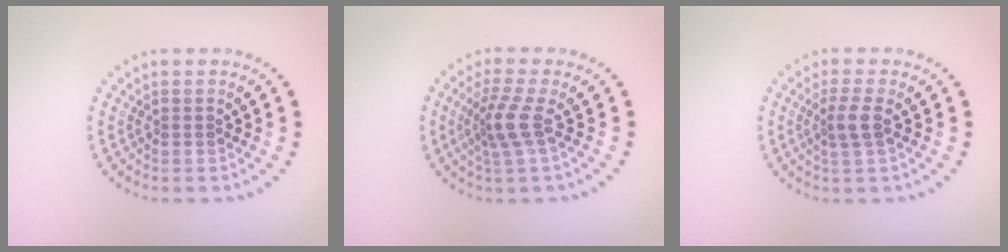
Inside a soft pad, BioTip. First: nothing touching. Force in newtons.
{"total": 2.8, "press": 2.0, "slide": 1.9}
{"total": 2.1, "press": 1.7, "slide": 1.2}